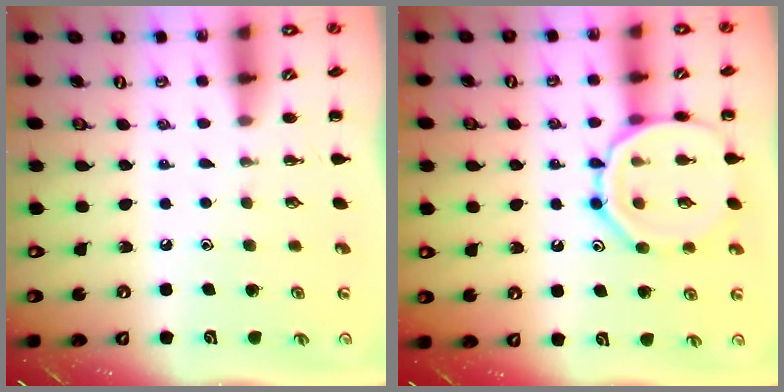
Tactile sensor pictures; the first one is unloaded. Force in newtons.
{"total": 14.0, "press": 14.0, "slide": 0.8}